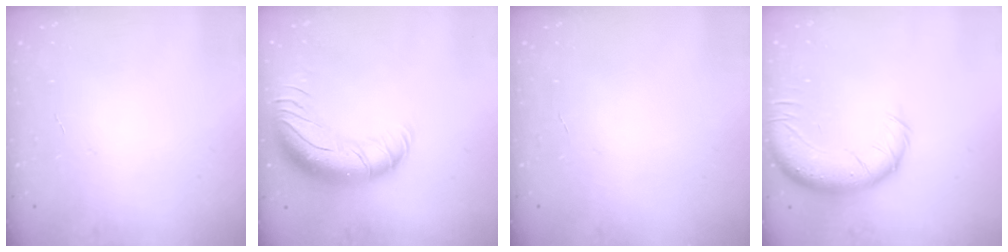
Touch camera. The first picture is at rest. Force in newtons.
{"total": 17.9, "press": 17.4, "slide": 3.9}
{"total": 0.0}
{"total": 14.7, "press": 14.4, "slide": 3.0}